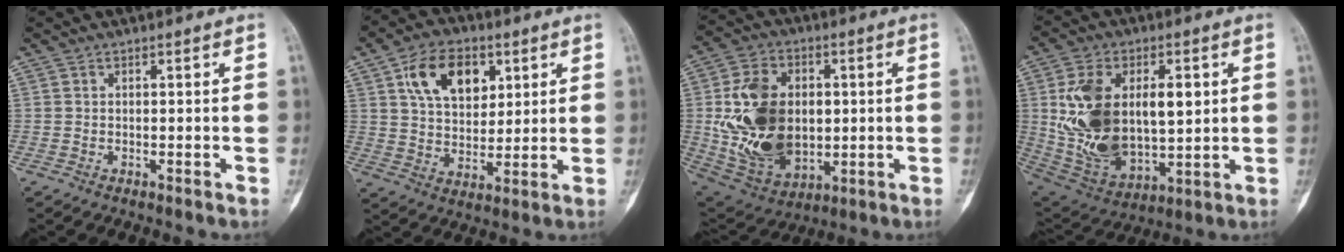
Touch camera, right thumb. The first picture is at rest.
{"total": 13.2, "force": [5.4, 8.4, 8.6], "torque": [-0.112, -0.014, 0.097]}
{"total": 21.0, "force": [0.6, 14.4, 15.3], "torque": [-0.260, -0.006, 0.032]}
{"total": 22.1, "force": [3.1, 12.9, 17.7], "torque": [-0.309, -0.015, 0.074]}